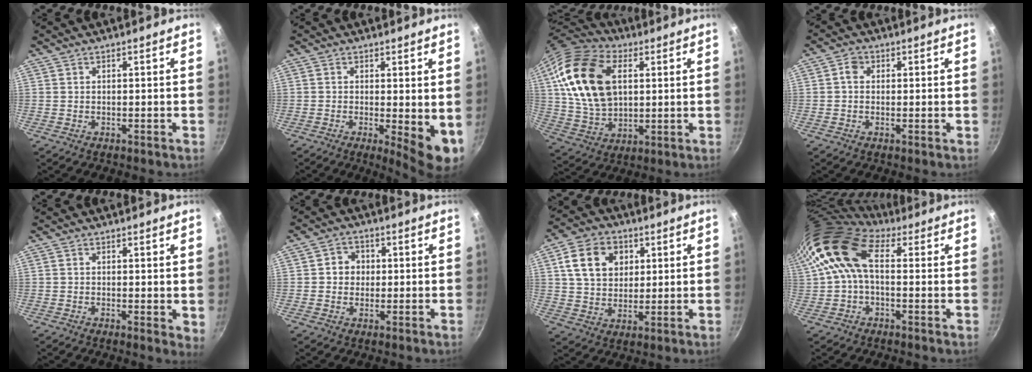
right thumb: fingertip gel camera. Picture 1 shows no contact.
{"total": 7.7, "force": [-0.4, 2.2, 7.3], "torque": [-0.091, -0.015, -0.001]}
{"total": 20.9, "force": [5.0, 13.4, 15.2], "torque": [-0.266, -0.006, 0.092]}
{"total": 2.5, "force": [0.3, 2.1, 1.3], "torque": [-0.013, 0.007, -0.001]}
{"total": 2.7, "force": [0.4, 1.1, 2.4], "torque": [-0.027, -0.007, 0.004]}
{"total": 4.3, "force": [0.3, 3.9, 1.7], "torque": [-0.001, 0.006, -0.002]}
{"total": 11.5, "force": [3.5, 8.8, 6.5], "torque": [-0.093, 0.002, 0.057]}
{"total": 12.8, "force": [3.1, 7.6, 9.8], "torque": [-0.177, 0.021, 0.044]}